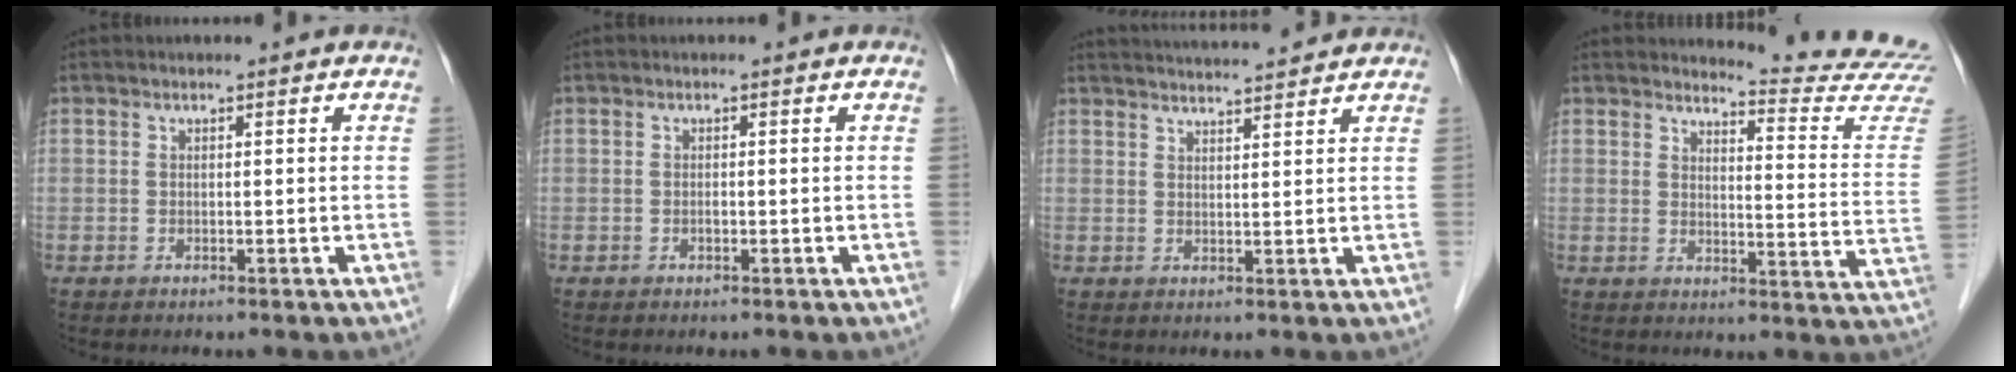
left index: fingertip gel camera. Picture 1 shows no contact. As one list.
[{"total": 0.0}, {"total": 9.0, "force": [8.6, 0.0, 2.6], "torque": [-0.044, 0.023, 0.121]}, {"total": 14.0, "force": [13.8, -1.8, 0.5], "torque": [-0.003, -0.139, 0.141]}]